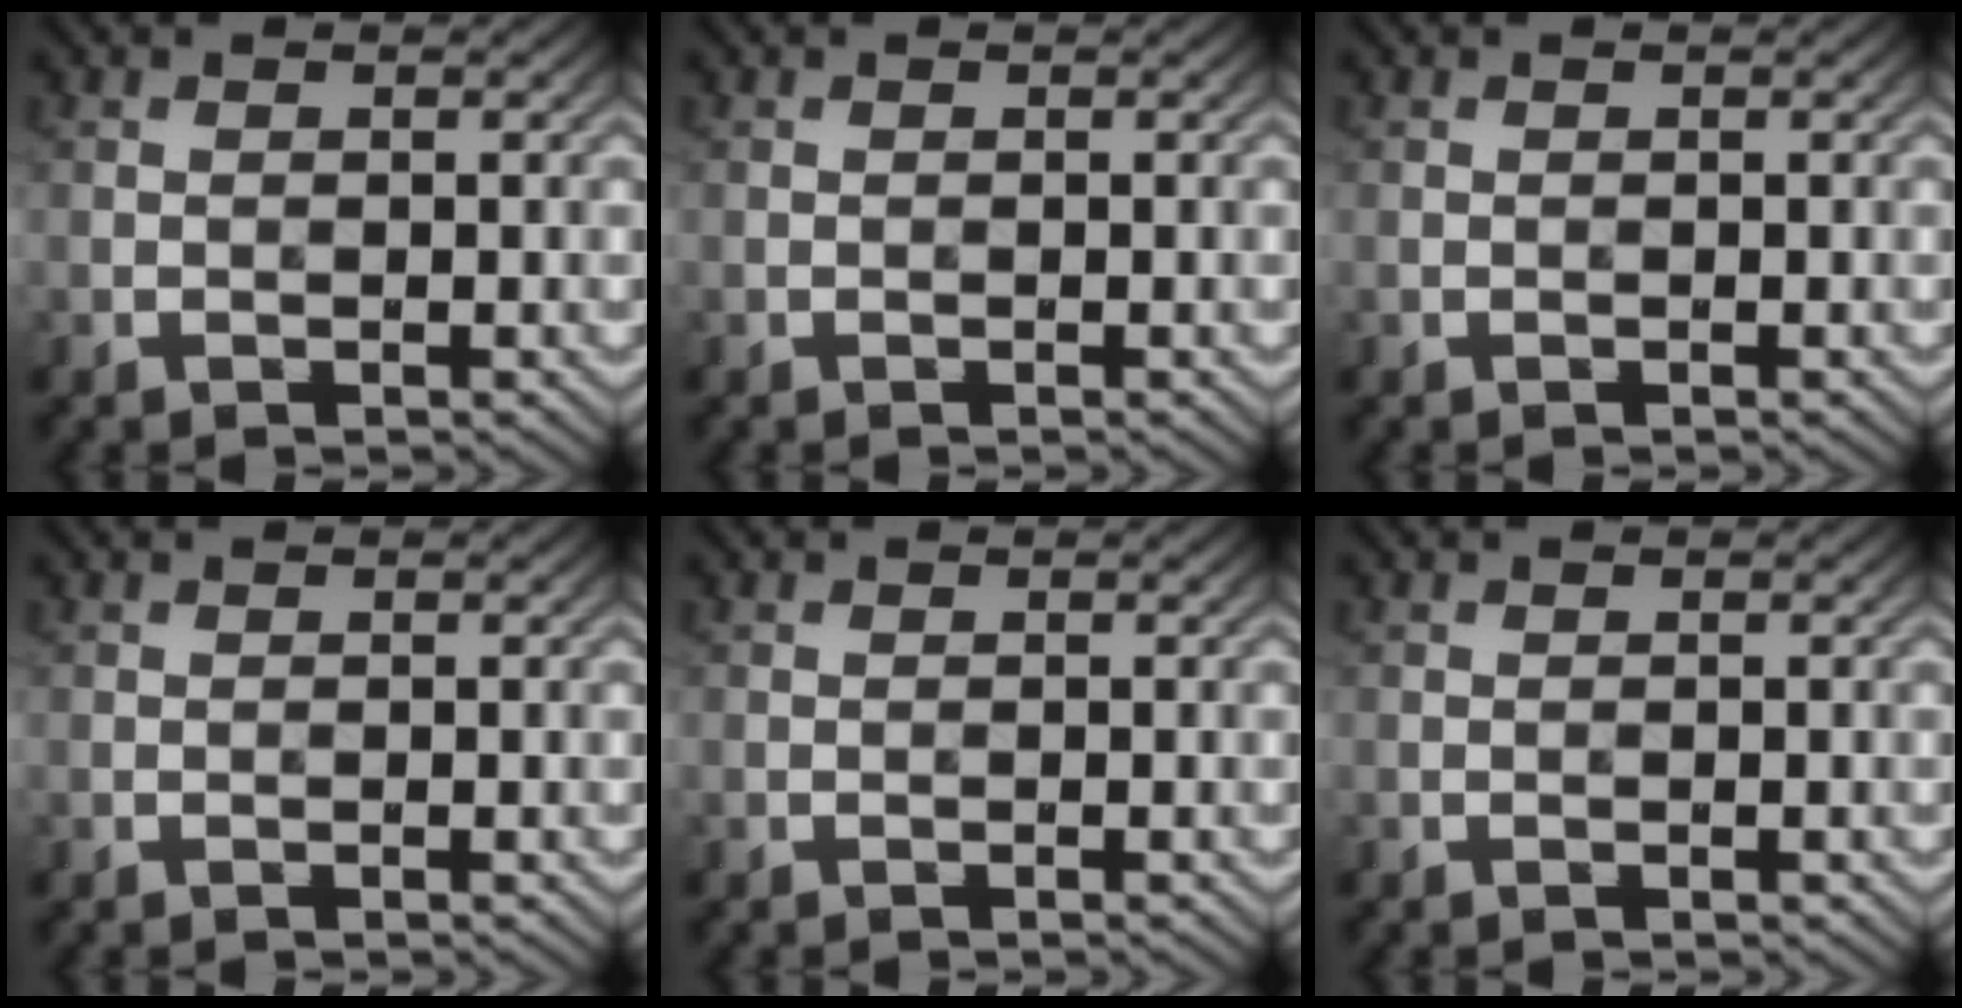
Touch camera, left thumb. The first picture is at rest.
{"total": 0.0}
{"total": 0.0}
{"total": 0.0}
{"total": 0.0}
{"total": 0.0}